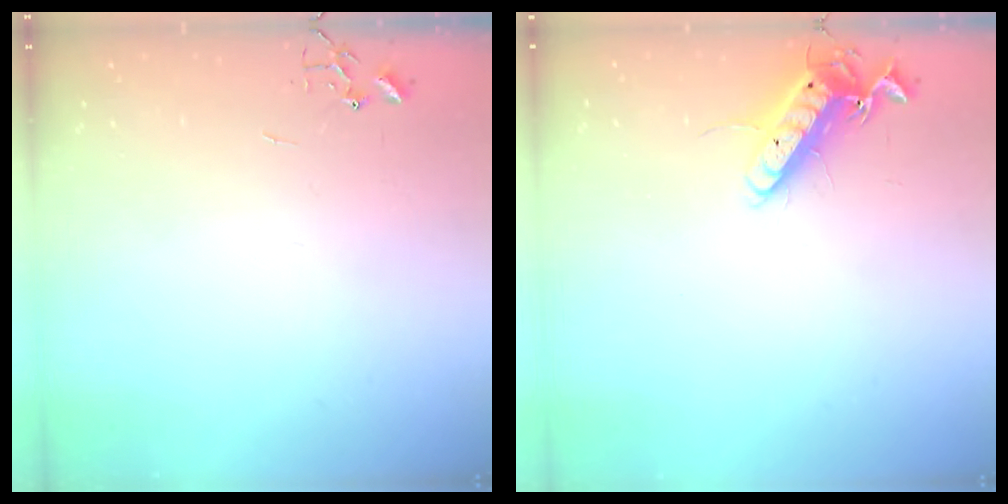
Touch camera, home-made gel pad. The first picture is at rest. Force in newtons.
{"total": 12.5, "press": 12.5, "slide": 1.1}